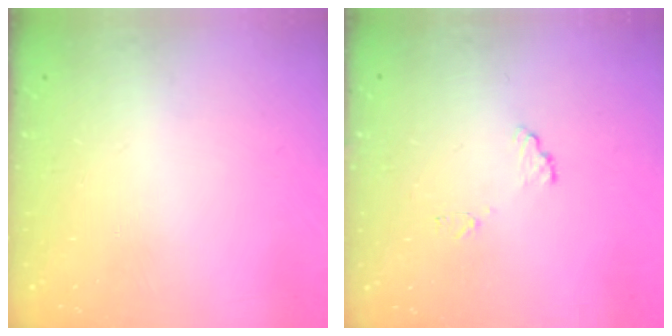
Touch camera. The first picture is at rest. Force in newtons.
{"total": 8.3, "press": 8.2, "slide": 0.7}